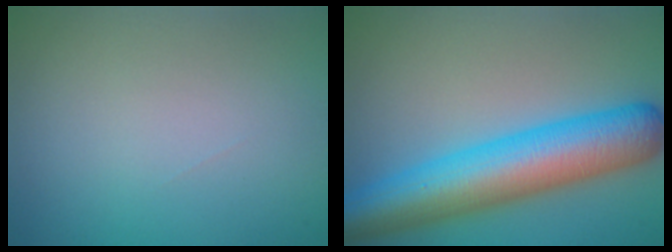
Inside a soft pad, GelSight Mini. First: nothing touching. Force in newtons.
{"total": 9.8, "press": 9.8, "slide": 0.3}